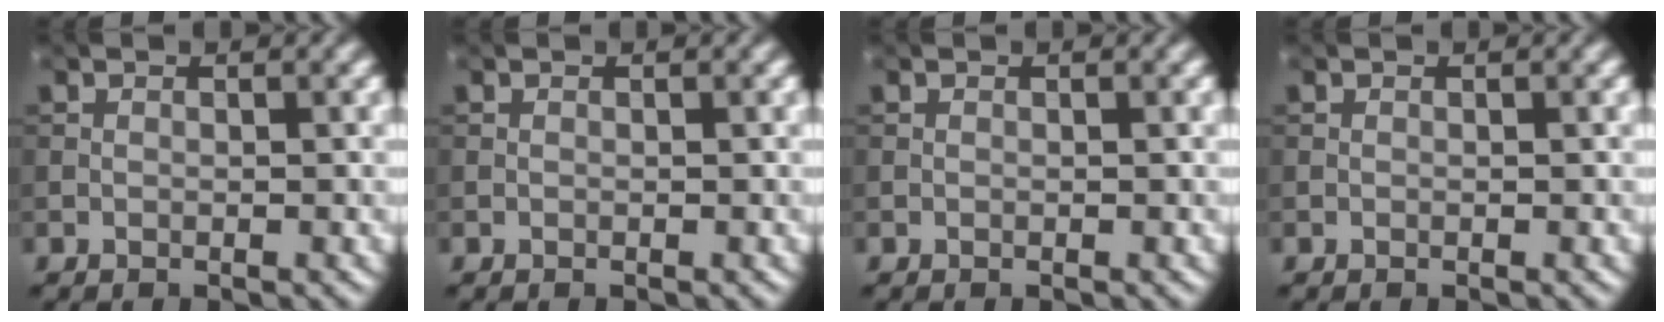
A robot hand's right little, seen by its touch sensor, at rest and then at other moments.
{"total": 0.0}
{"total": 0.0}
{"total": 0.0}